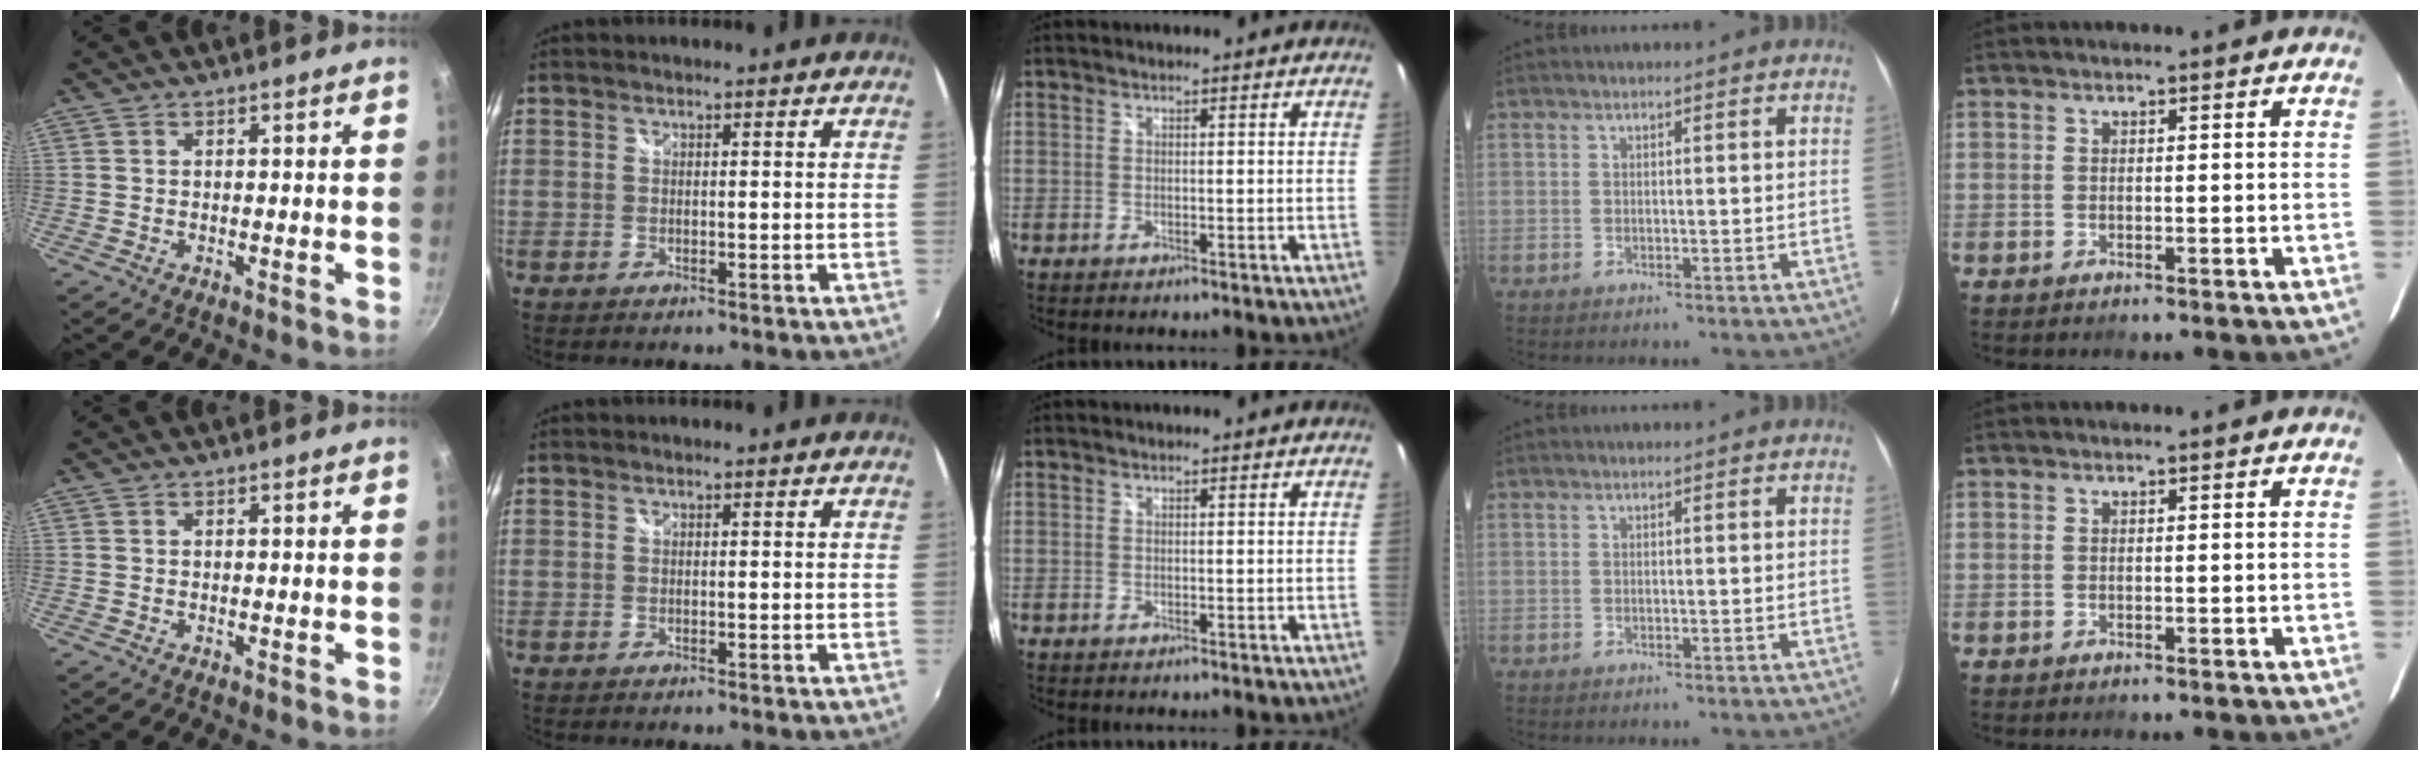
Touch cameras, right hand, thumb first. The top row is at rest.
{}